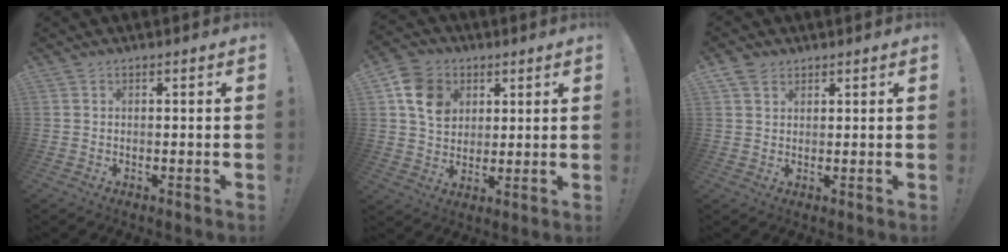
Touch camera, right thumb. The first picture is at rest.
{"total": 12.1, "force": [4.7, 9.6, 5.7], "torque": [-0.087, -0.006, 0.095]}
{"total": 3.7, "force": [2.3, 2.5, 1.4], "torque": [-0.034, -0.002, 0.046]}